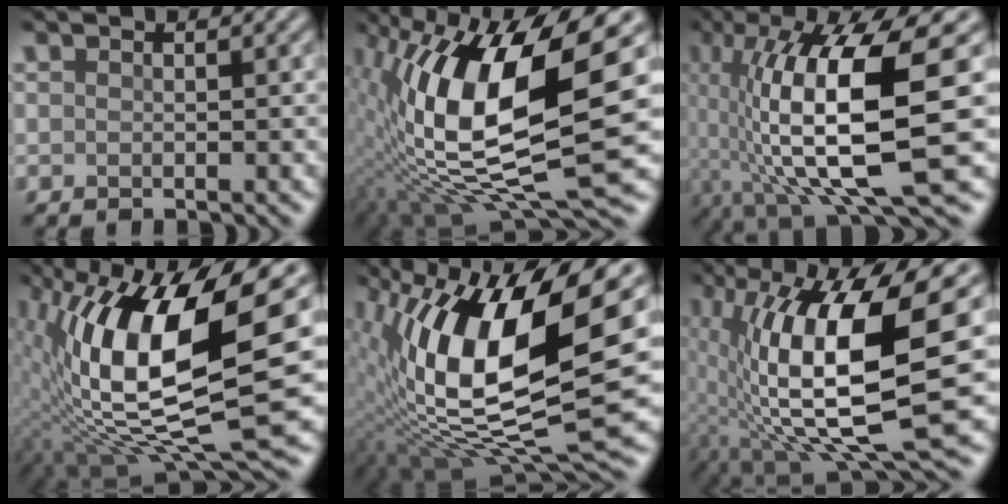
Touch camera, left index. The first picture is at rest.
{"total": 16.0, "force": [0.8, 6.3, 14.7], "torque": [-0.287, -0.006, 0.006]}
{"total": 13.3, "force": [-1.1, 3.6, 12.8], "torque": [-0.223, -0.006, -0.019]}
{"total": 16.0, "force": [1.0, 6.2, 14.8], "torque": [-0.285, -0.009, 0.014]}
{"total": 17.4, "force": [2.0, 7.6, 15.6], "torque": [-0.302, -0.010, 0.033]}
{"total": 13.6, "force": [0.4, 4.0, 13.0], "torque": [-0.236, -0.012, 0.004]}